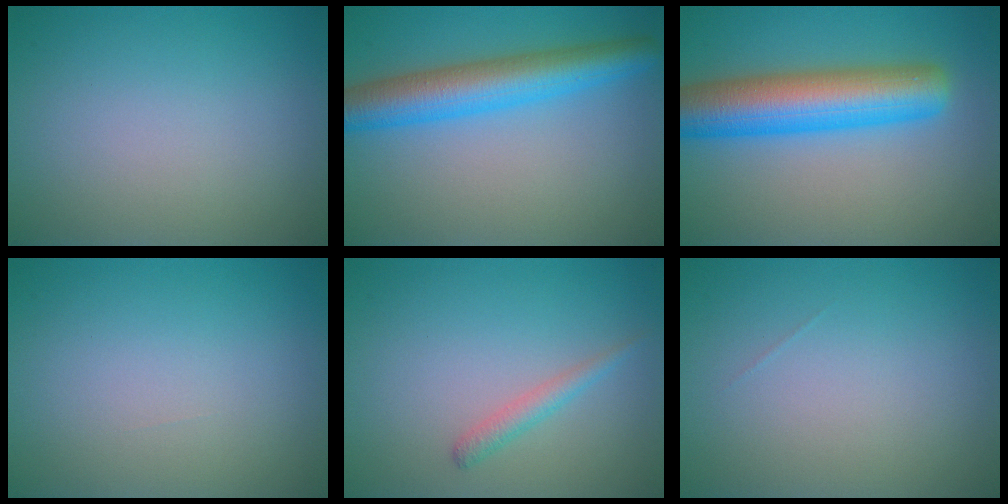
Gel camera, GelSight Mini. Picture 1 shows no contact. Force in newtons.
{"total": 6.6, "press": 6.6, "slide": 0.2}
{"total": 8.9, "press": 8.9, "slide": 0.2}
{"total": 0.0}
{"total": 1.4, "press": 1.4, "slide": 0.2}
{"total": 0.0}